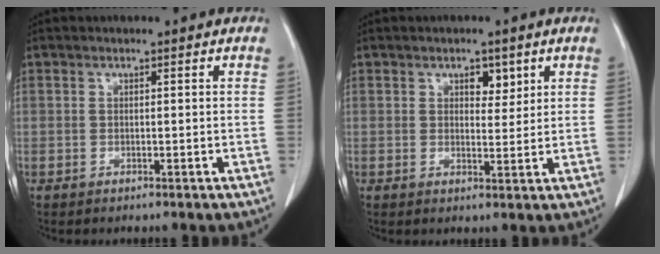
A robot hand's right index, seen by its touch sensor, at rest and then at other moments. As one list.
[{"total": 2.9, "force": [1.6, 1.6, 1.8], "torque": [-0.021, -0.001, 0.024]}]